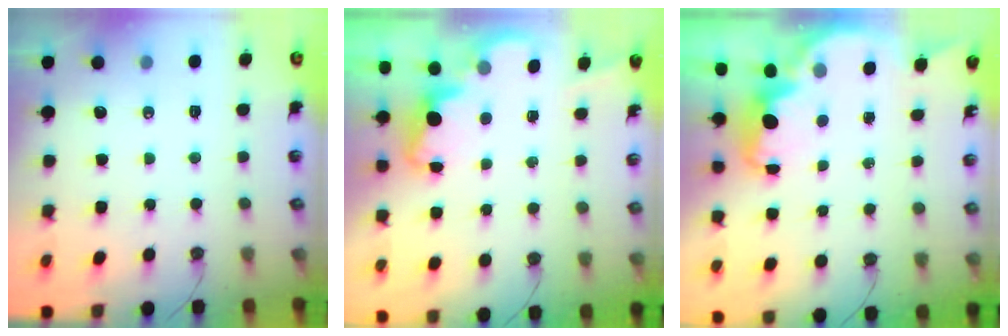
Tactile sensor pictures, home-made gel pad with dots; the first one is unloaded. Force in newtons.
{"total": 2.0, "press": 1.9, "slide": 0.5}
{"total": 2.7, "press": 2.6, "slide": 0.7}